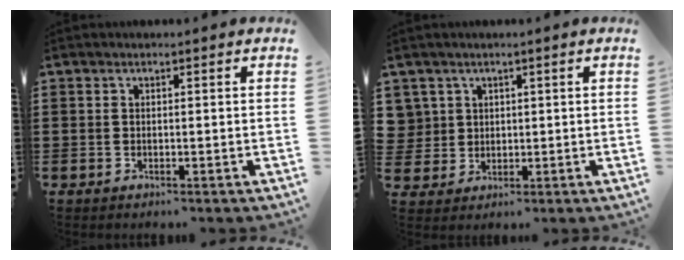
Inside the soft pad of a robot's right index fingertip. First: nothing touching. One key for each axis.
{"total": 3.3, "fx": 1.3, "fy": 3.0, "fz": -0.1, "tx": -0.017, "ty": 0.009, "tz": 0.027}